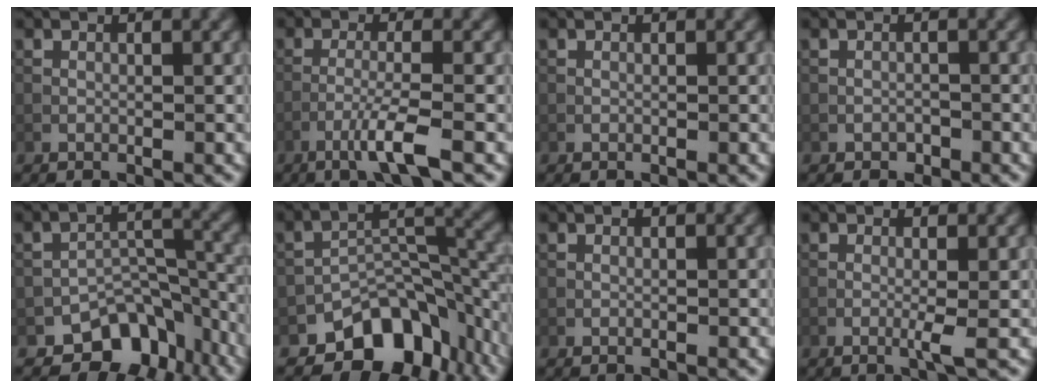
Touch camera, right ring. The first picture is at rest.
{"total": 3.4, "force": [-2.0, 0.0, 2.8], "torque": [-0.052, 0.007, -0.050]}
{"total": 0.0}
{"total": 0.8, "force": [-0.5, 0.6, 0.1], "torque": [0.000, -0.001, -0.010]}
{"total": 7.2, "force": [-5.3, 4.0, 2.7], "torque": [-0.016, -0.004, -0.080]}
{"total": 9.1, "force": [-6.0, 5.2, 4.5], "torque": [-0.052, -0.010, -0.099]}
{"total": 0.0}
{"total": 1.4, "force": [-0.4, 0.0, 1.4], "torque": [-0.029, -0.002, -0.011]}